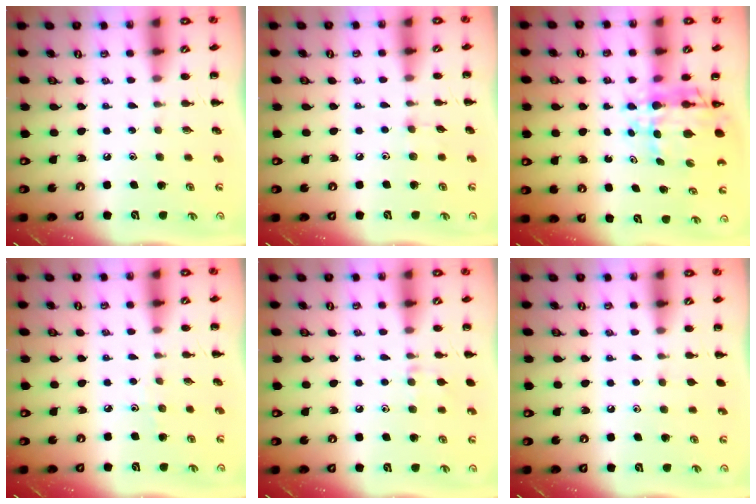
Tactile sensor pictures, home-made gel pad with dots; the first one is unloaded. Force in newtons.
{"total": 3.2, "press": 3.0, "slide": 1.1}
{"total": 8.1, "press": 7.6, "slide": 2.6}
{"total": 2.9, "press": 2.7, "slide": 1.2}
{"total": 6.9, "press": 6.5, "slide": 2.3}
{"total": 1.5, "press": 1.3, "slide": 0.7}